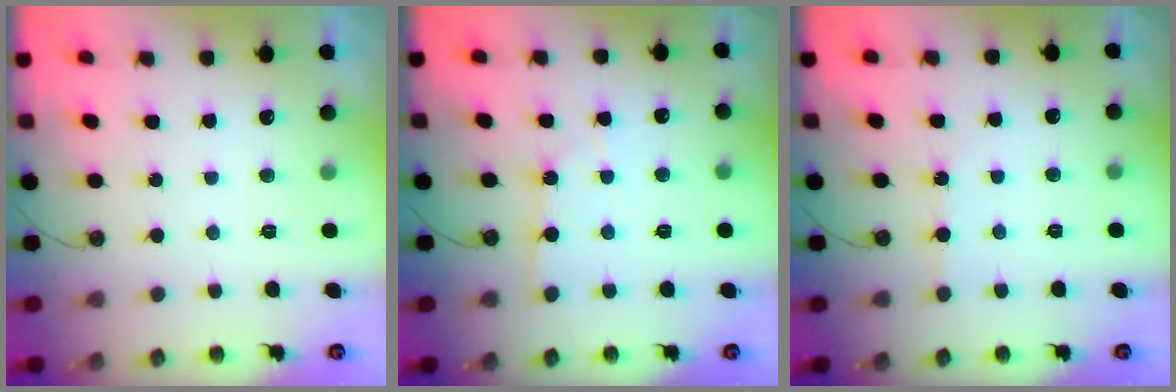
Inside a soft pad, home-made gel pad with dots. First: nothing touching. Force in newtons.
{"total": 4.7, "press": 4.7, "slide": 0.6}
{"total": 2.4, "press": 2.4, "slide": 0.2}